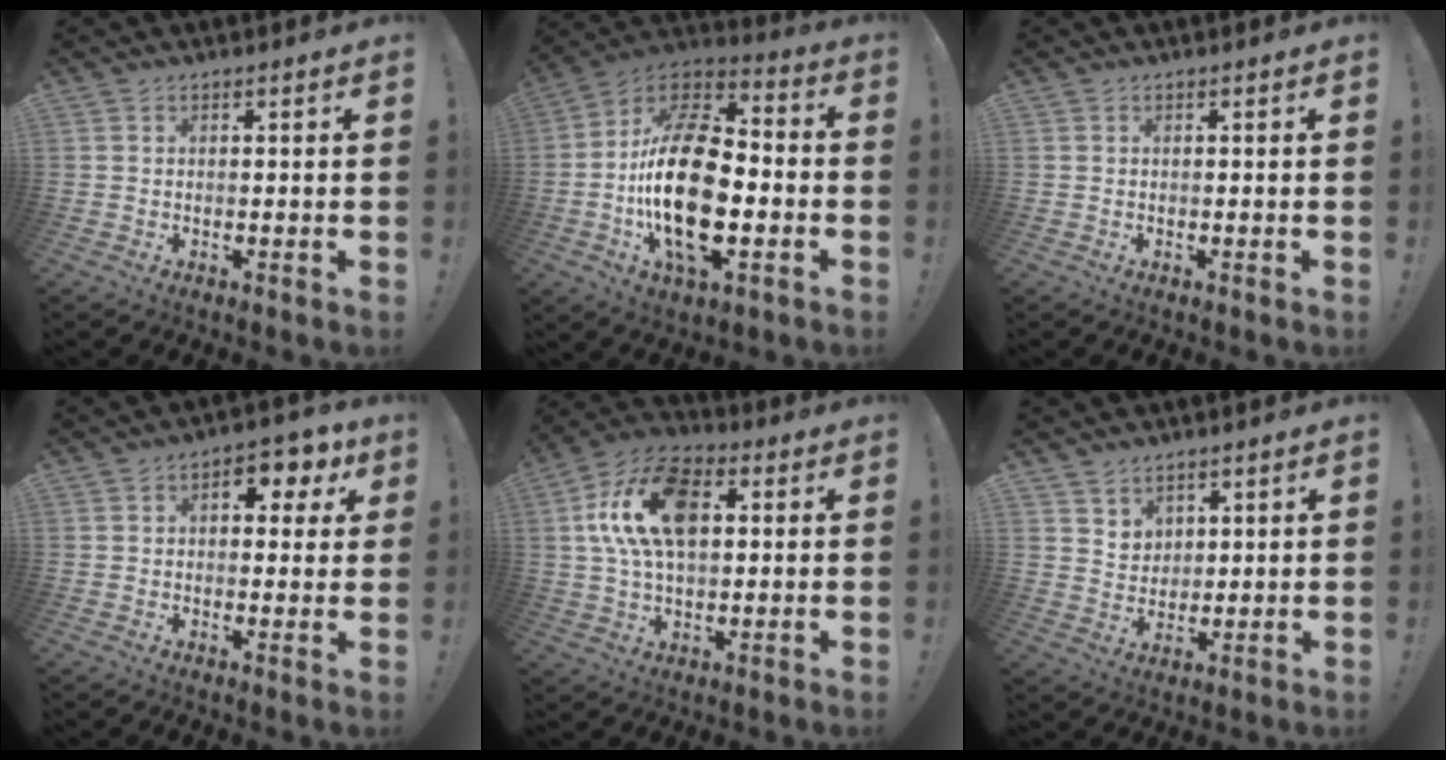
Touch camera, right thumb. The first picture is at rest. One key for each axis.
{"total": 24.9, "fx": -3.5, "fy": 13.3, "fz": 20.8, "tx": -0.391, "ty": 0.018, "tz": -0.055}
{"total": 0.0}
{"total": 7.3, "fx": 2.7, "fy": 4.8, "fz": 4.9, "tx": -0.044, "ty": -0.014, "tz": 0.042}
{"total": 18.1, "fx": 4.1, "fy": 10.9, "fz": 13.8, "tx": -0.241, "ty": 0.009, "tz": 0.074}
{"total": 5.2, "fx": 3.8, "fy": 3.5, "fz": 0.6, "tx": -0.004, "ty": -0.034, "tz": 0.071}